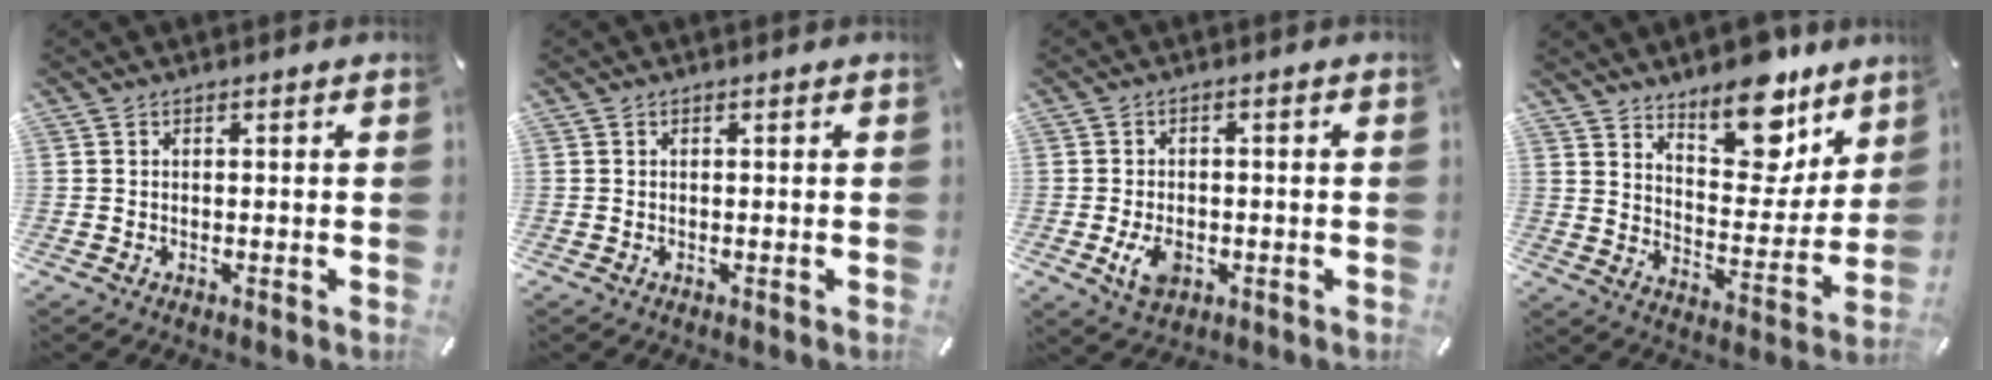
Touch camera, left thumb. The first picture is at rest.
{"total": 0.0}
{"total": 5.6, "force": [-1.6, 3.6, 3.9], "torque": [-0.091, 0.001, -0.031]}
{"total": 15.5, "force": [12.4, 6.9, 6.4], "torque": [-0.077, -0.097, 0.217]}